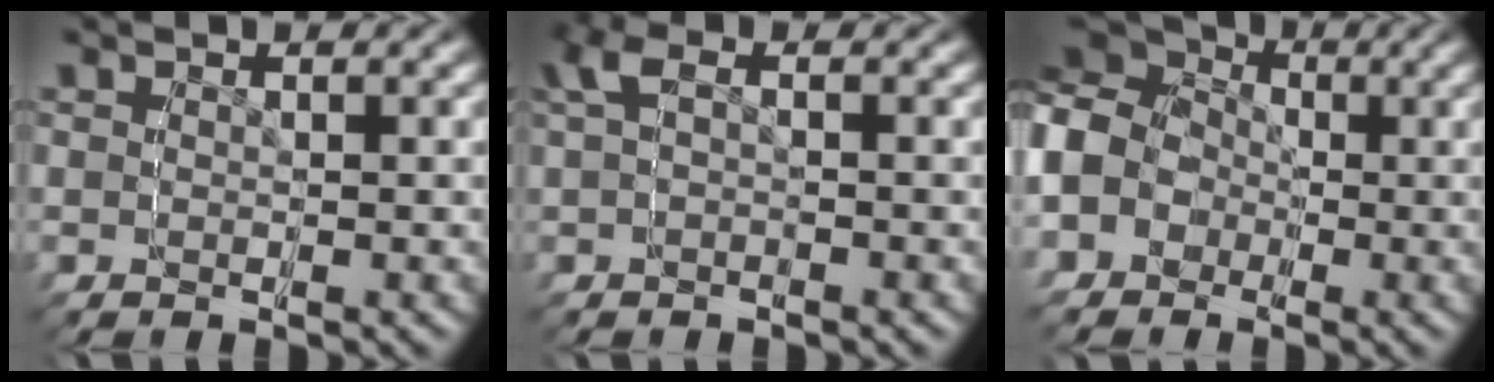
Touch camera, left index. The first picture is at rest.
{"total": 1.6, "force": [-0.9, 0.0, 1.3], "torque": [-0.042, -0.001, -0.003]}
{"total": 10.5, "force": [0.0, 9.2, 5.0], "torque": [-0.092, -0.009, -0.008]}